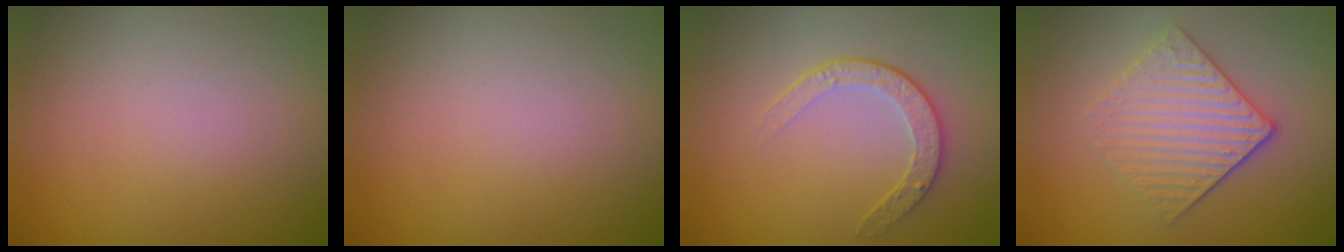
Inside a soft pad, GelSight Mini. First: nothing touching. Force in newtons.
{"total": 0.0}
{"total": 2.2, "press": 1.6, "slide": 1.5}
{"total": 3.8, "press": 3.2, "slide": 2.1}